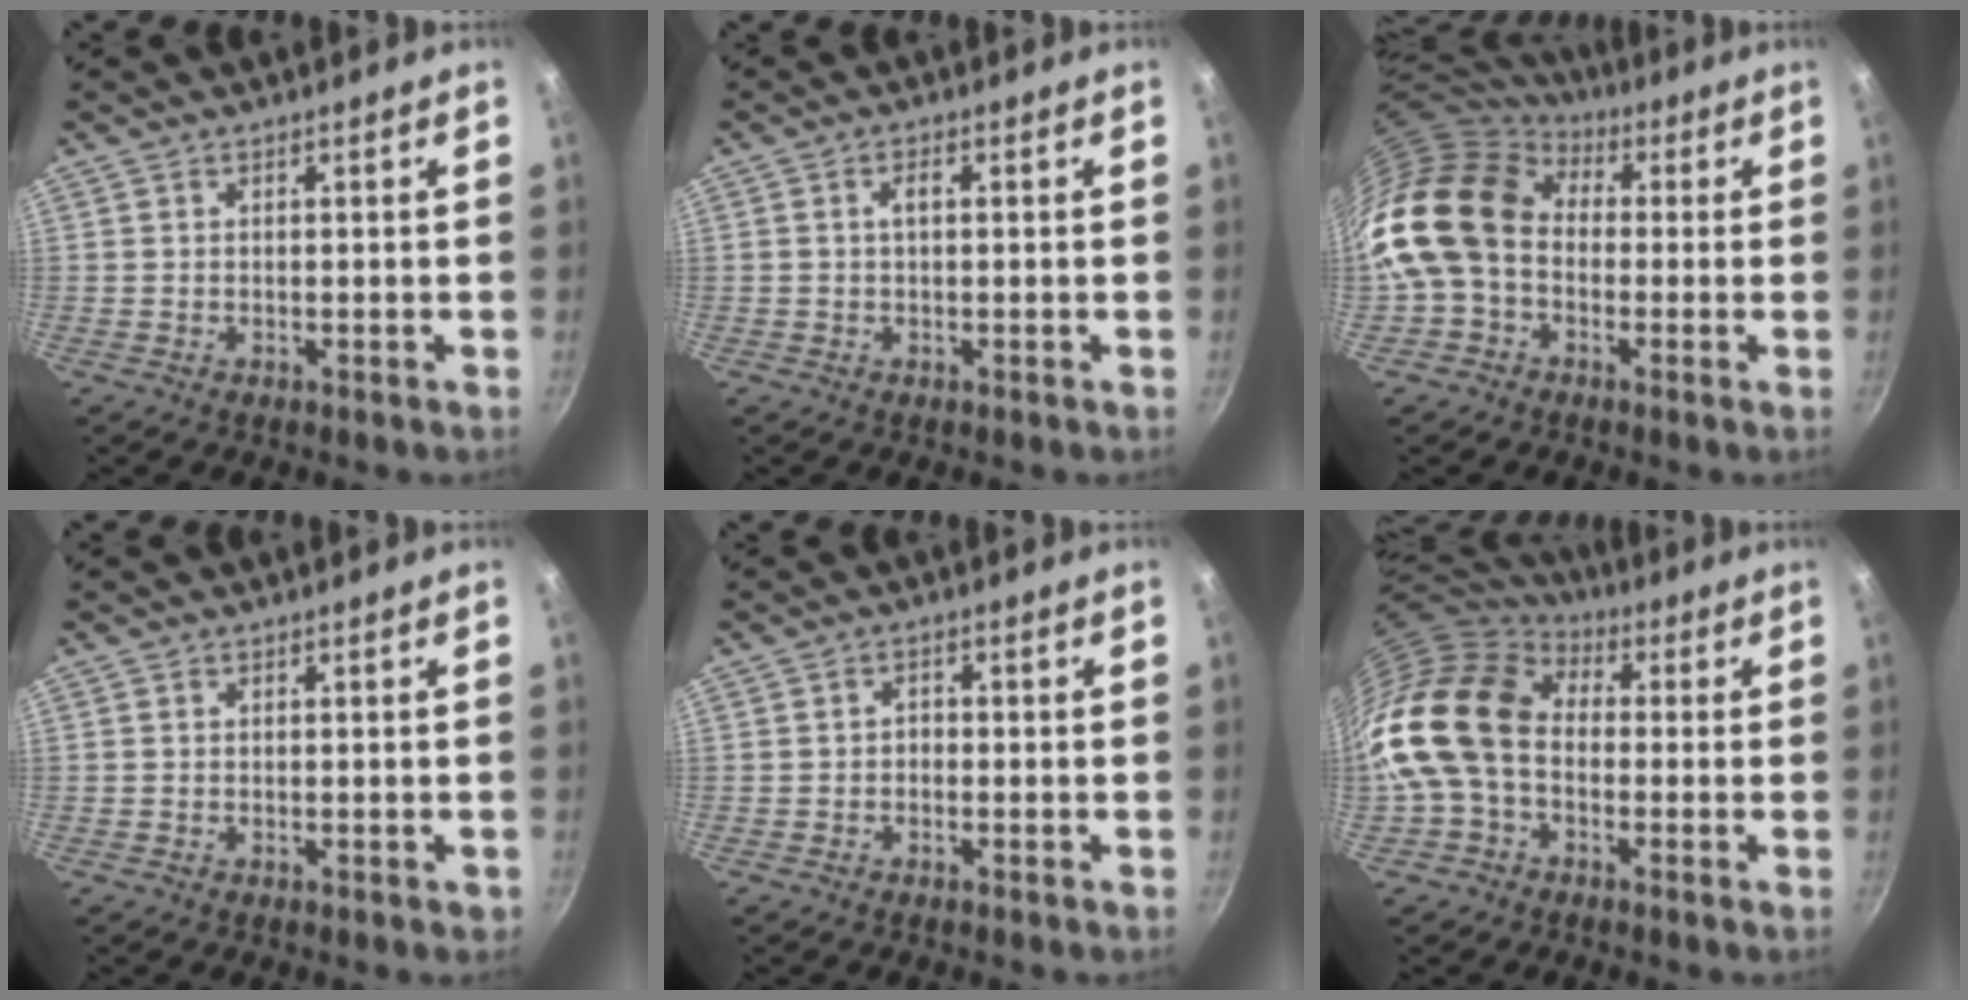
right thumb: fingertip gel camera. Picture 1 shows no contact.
{"total": 1.8, "force": [0.2, 0.8, 1.6], "torque": [-0.031, 0.007, 0.003]}
{"total": 16.2, "force": [0.4, 12.3, 10.5], "torque": [-0.186, 0.036, -0.011]}
{"total": 0.7, "force": [-0.1, 0.5, 0.4], "torque": [-0.002, 0.002, -0.001]}
{"total": 1.5, "force": [-0.5, 1.1, 0.8], "torque": [-0.010, 0.008, -0.011]}
{"total": 17.1, "force": [-0.2, 12.3, 12.0], "torque": [-0.215, 0.036, -0.020]}